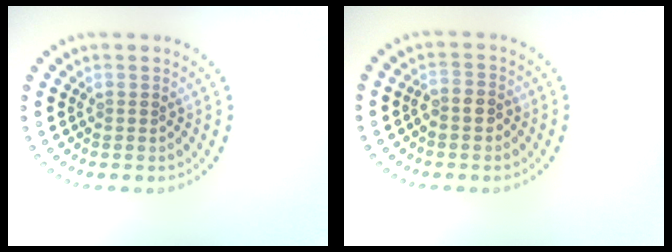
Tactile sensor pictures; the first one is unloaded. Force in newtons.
{"total": 1.5, "press": 1.3, "slide": 0.8}